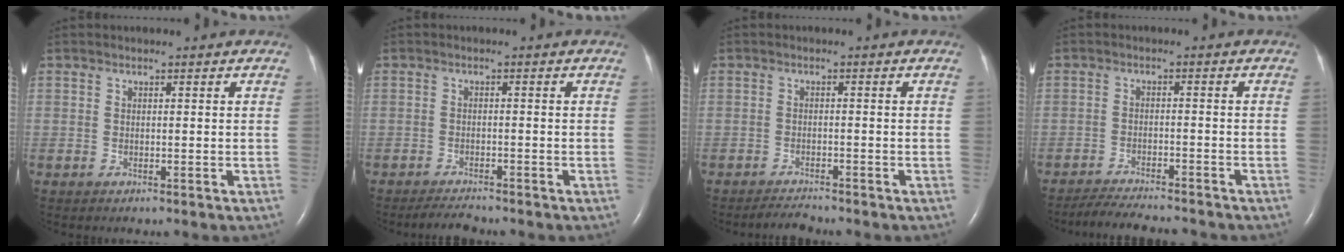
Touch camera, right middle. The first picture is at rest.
{"total": 2.4, "force": [-2.3, 0.1, 0.7], "torque": [-0.023, -0.012, -0.038]}
{"total": 1.9, "force": [-1.9, -0.2, 0.0], "torque": [-0.009, -0.013, -0.030]}
{"total": 8.1, "force": [-7.6, 0.7, 2.8], "torque": [-0.044, -0.011, -0.118]}